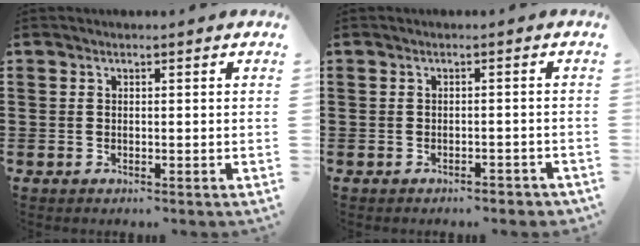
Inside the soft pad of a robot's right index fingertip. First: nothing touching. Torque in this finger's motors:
{"motor_torque": [1.09, 1.04, 0.17, 0.03]}